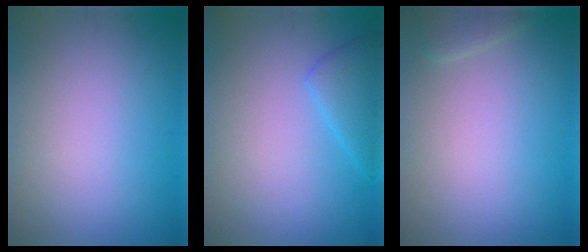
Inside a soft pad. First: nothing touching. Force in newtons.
{"total": 2.9, "press": 2.9, "slide": 0.2}
{"total": 1.5, "press": 1.5, "slide": 0.1}